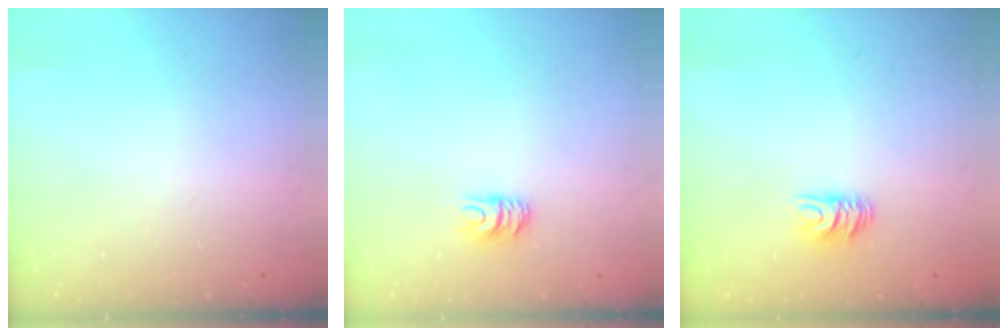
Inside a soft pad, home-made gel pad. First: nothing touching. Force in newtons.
{"total": 5.9, "press": 5.9, "slide": 0.5}
{"total": 6.4, "press": 6.4, "slide": 0.5}